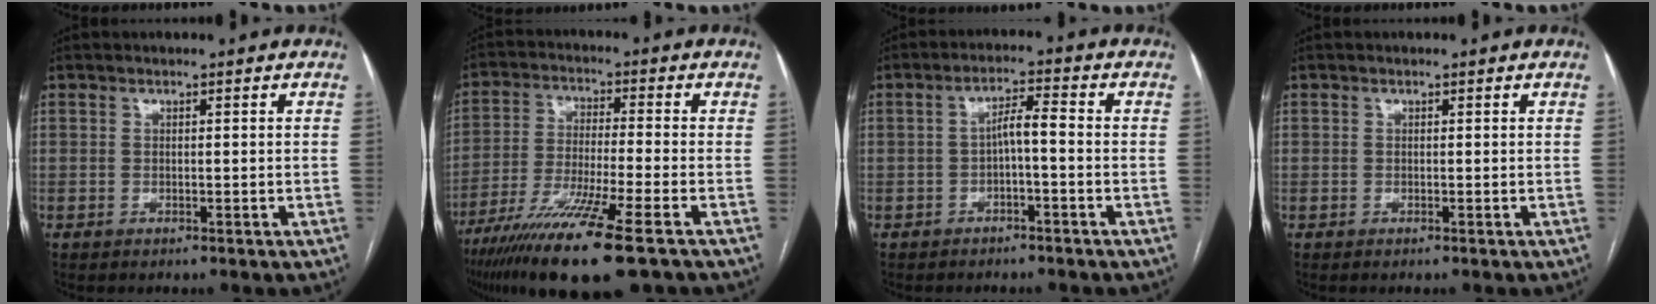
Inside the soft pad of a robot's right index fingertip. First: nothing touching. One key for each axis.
{"total": 15.2, "fx": -9.7, "fy": -0.2, "fz": 11.7, "tx": -0.227, "ty": -0.044, "tz": -0.172}
{"total": 3.7, "fx": -0.9, "fy": 0.6, "fz": 3.5, "tx": -0.060, "ty": 0.016, "tz": -0.012}
{"total": 0.0}